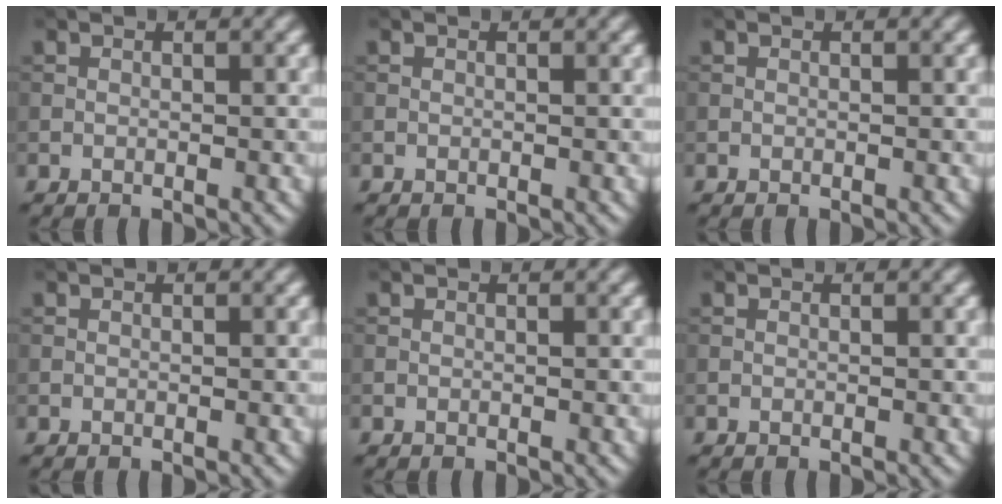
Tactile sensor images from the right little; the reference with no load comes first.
{"total": 0.0}
{"total": 0.0}
{"total": 0.0}
{"total": 0.0}
{"total": 0.0}